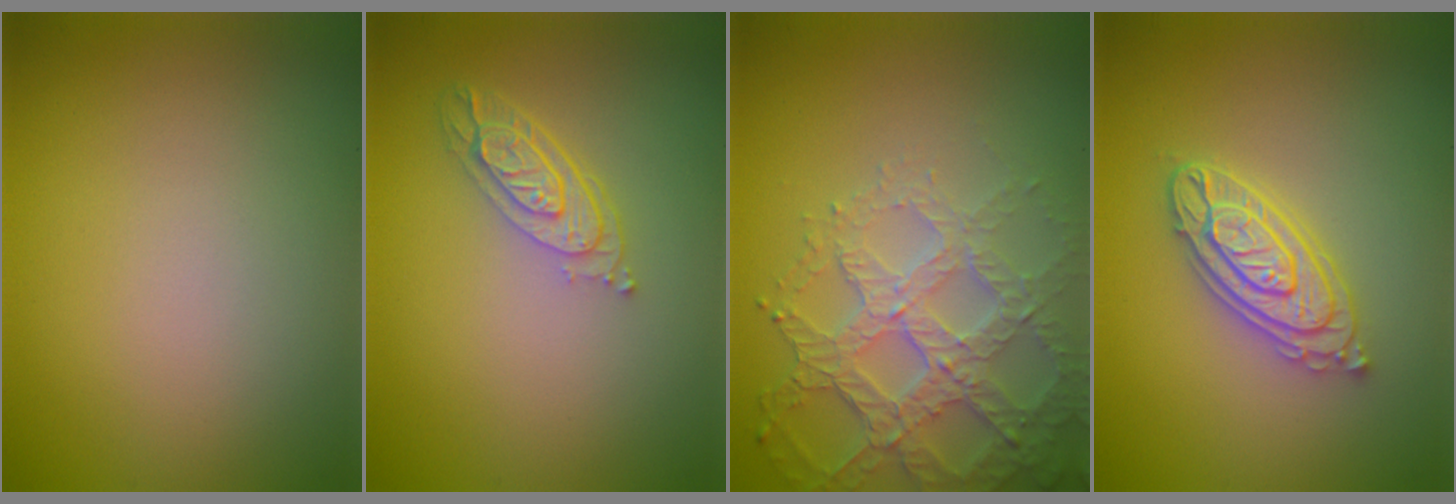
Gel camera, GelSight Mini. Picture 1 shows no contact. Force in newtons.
{"total": 3.4, "press": 2.7, "slide": 2.1}
{"total": 5.7, "press": 4.6, "slide": 3.3}
{"total": 4.0, "press": 4.0, "slide": 0.5}